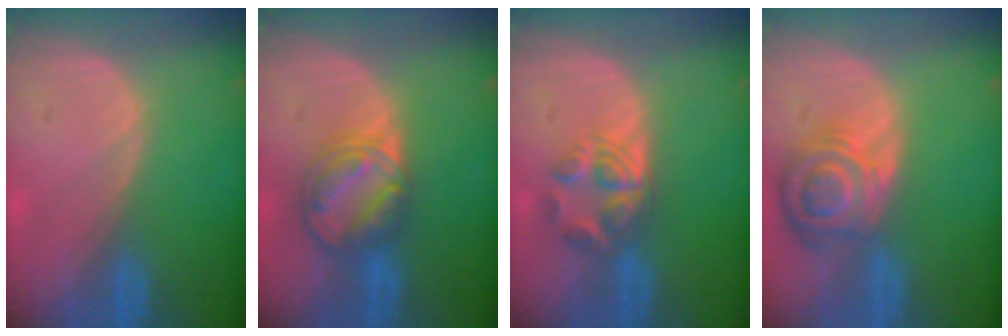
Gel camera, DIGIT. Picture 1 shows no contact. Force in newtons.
{"total": 8.2, "press": 7.0, "slide": 4.3}
{"total": 5.7, "press": 4.8, "slide": 3.2}
{"total": 8.3, "press": 7.3, "slide": 3.9}